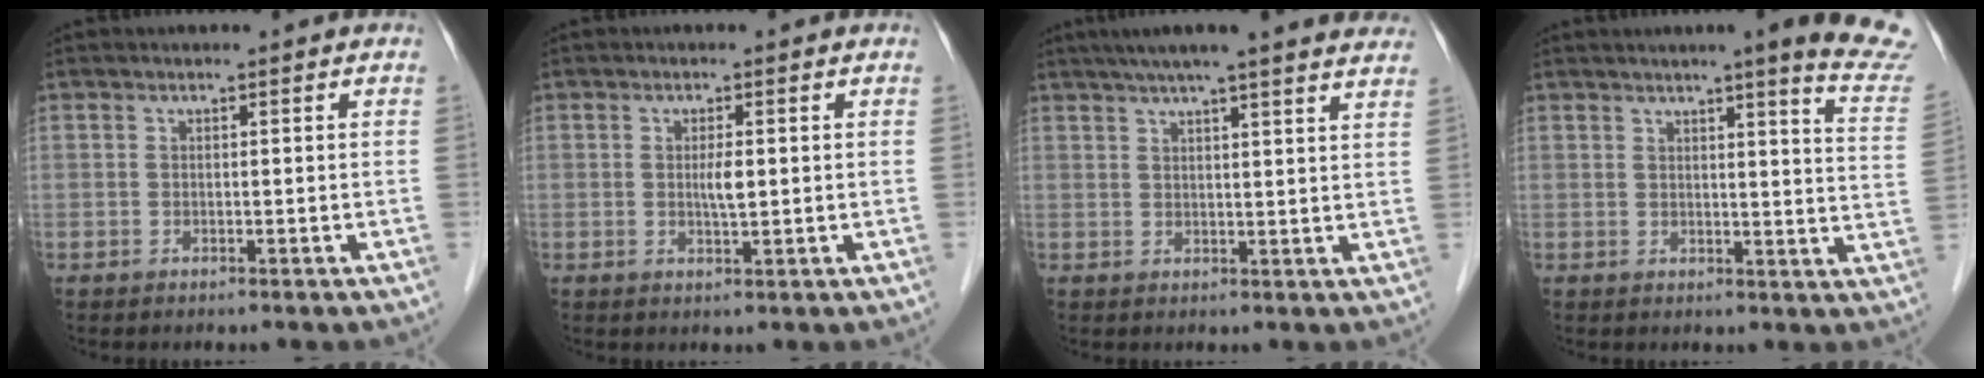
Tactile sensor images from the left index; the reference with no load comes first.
{"total": 2.3, "force": [0.2, 0.4, 2.2], "torque": [-0.041, -0.001, 0.004]}
{"total": 19.6, "force": [17.0, 0.9, 9.8], "torque": [-0.148, 0.022, 0.207]}
{"total": 13.5, "force": [11.7, -0.7, 6.7], "torque": [-0.070, -0.070, 0.111]}